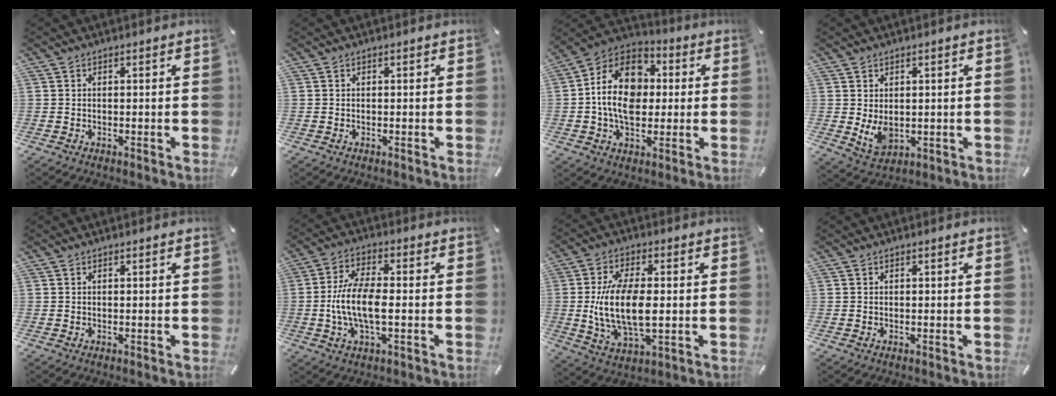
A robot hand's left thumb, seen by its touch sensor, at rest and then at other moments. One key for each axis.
{"total": 0.0}
{"total": 16.0, "fx": 0.1, "fy": 12.0, "fz": 10.6, "tx": -0.209, "ty": 0.018, "tz": 0.002}
{"total": 5.5, "fx": 0.4, "fy": 4.2, "fz": 3.5, "tx": -0.074, "ty": -0.012, "tz": 0.006}
{"total": 0.0}
{"total": 10.0, "fx": -1.6, "fy": 4.0, "fz": 9.1, "tx": -0.184, "ty": -0.004, "tz": -0.029}
{"total": 13.6, "fx": -0.2, "fy": 6.7, "fz": 11.8, "tx": -0.256, "ty": -0.006, "tz": -0.003}
{"total": 0.0}